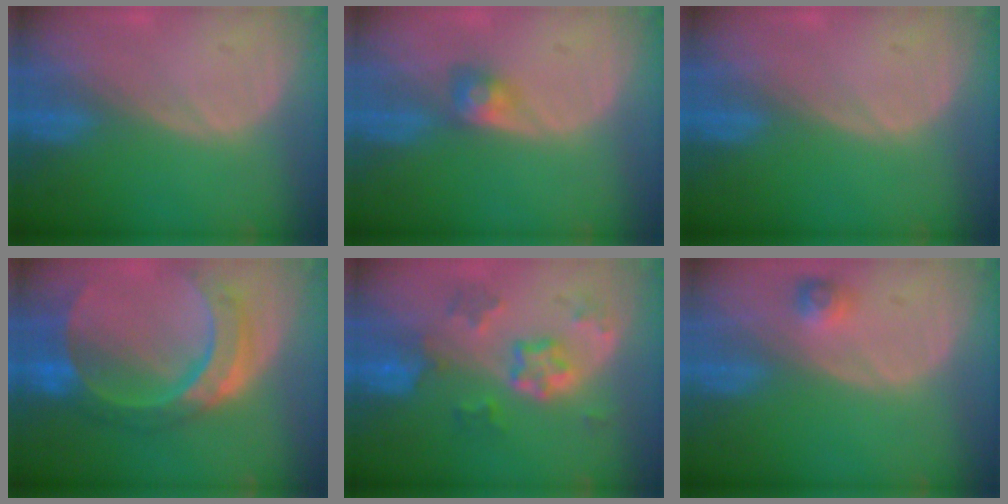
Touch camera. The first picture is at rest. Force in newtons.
{"total": 3.0, "press": 2.6, "slide": 1.5}
{"total": 0.0}
{"total": 10.9, "press": 9.2, "slide": 6.0}
{"total": 7.3, "press": 6.4, "slide": 3.4}
{"total": 2.4, "press": 2.2, "slide": 0.9}